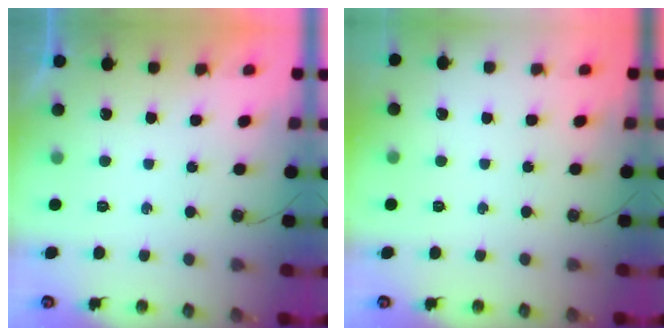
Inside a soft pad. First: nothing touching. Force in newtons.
{"total": 0.0}